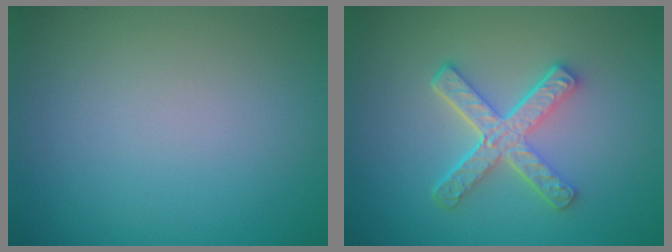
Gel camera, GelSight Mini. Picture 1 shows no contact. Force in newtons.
{"total": 4.9, "press": 3.5, "slide": 3.4}